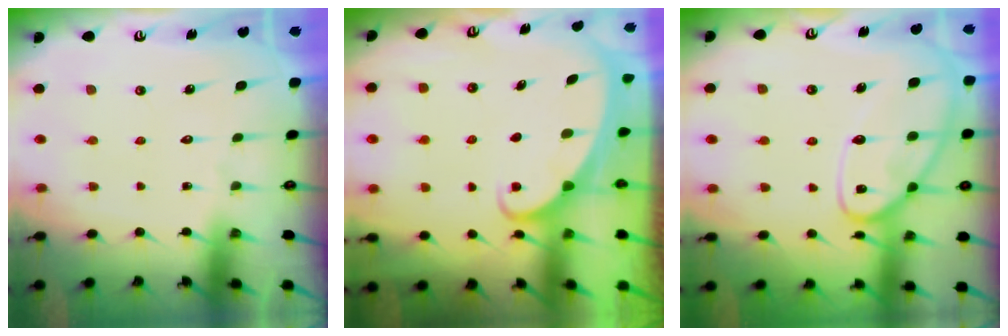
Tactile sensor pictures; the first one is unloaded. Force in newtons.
{"total": 2.0, "press": 2.0, "slide": 0.2}
{"total": 14.5, "press": 14.4, "slide": 1.0}